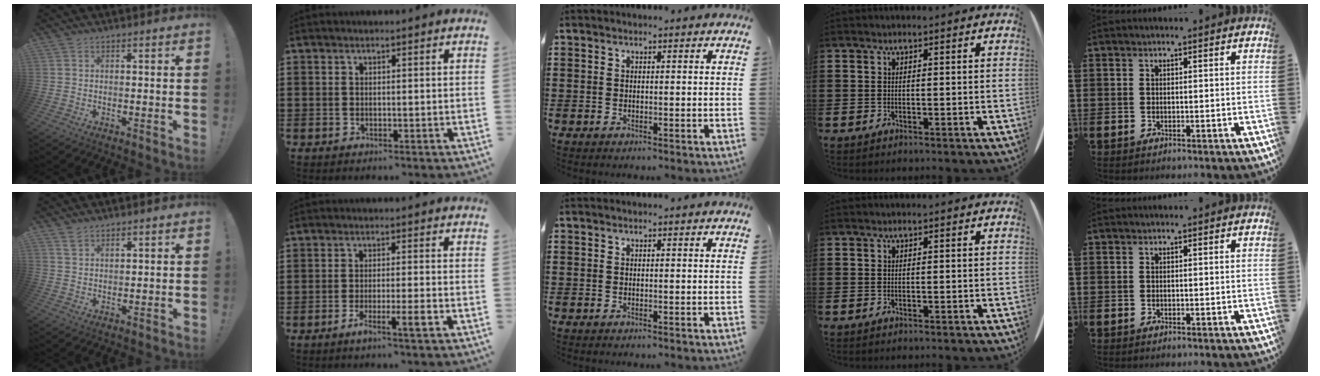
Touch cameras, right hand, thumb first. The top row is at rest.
{"thumb": {"total": 2.7, "force": [2.2, 1.2, 1.0], "torque": [-0.013, -0.012, 0.041]}, "index": {"total": 4.1, "force": [-2.2, -0.2, 3.5], "torque": [-0.064, -0.015, -0.039]}}